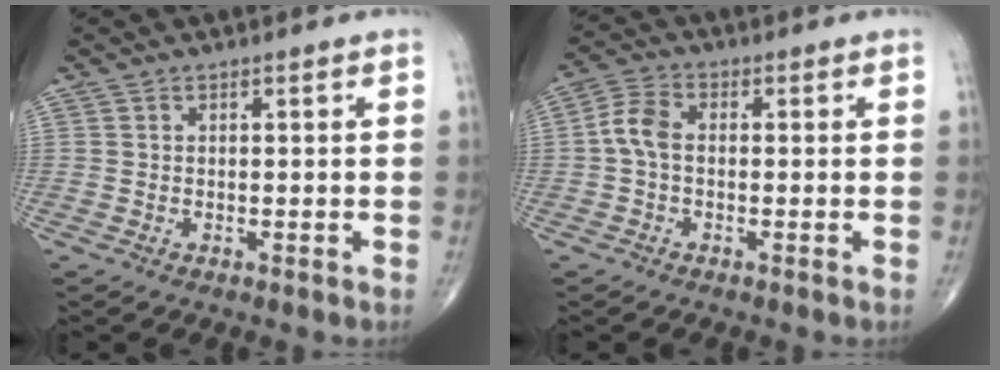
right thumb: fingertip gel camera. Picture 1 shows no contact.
{"total": 5.0, "force": [-0.4, 3.1, 3.9], "torque": [-0.080, 0.015, -0.019]}